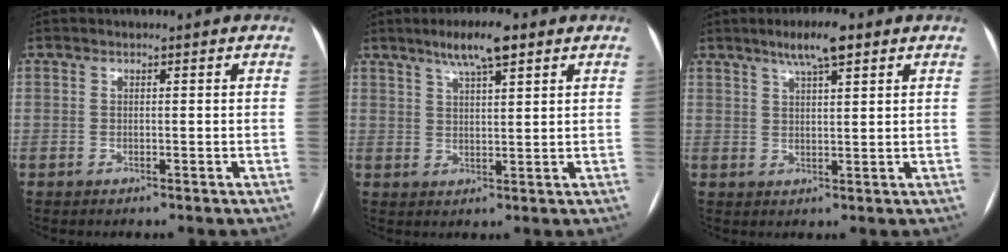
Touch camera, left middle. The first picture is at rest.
{"total": 6.4, "force": [4.2, 0.9, 4.7], "torque": [-0.086, 0.009, 0.072]}
{"total": 5.5, "force": [3.6, 0.7, 4.1], "torque": [-0.074, 0.008, 0.061]}